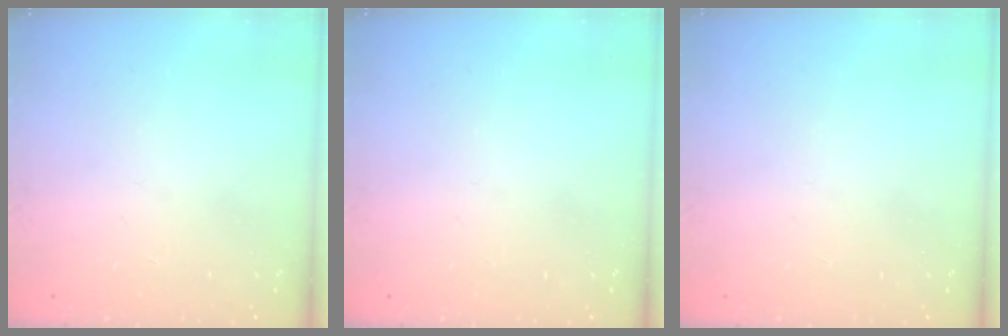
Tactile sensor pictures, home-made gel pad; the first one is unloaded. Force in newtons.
{"total": 0.0}
{"total": 0.0}